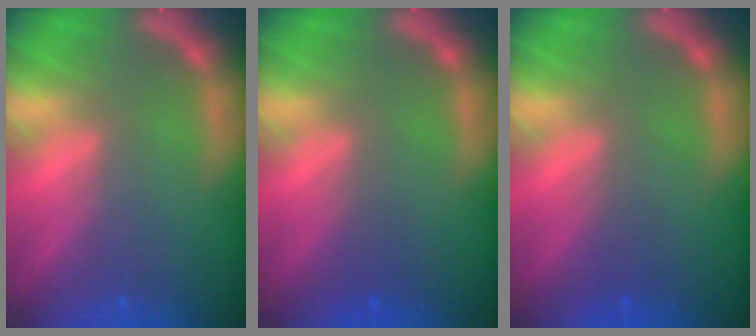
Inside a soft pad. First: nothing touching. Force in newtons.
{"total": 1.0}
{"total": 1.0}